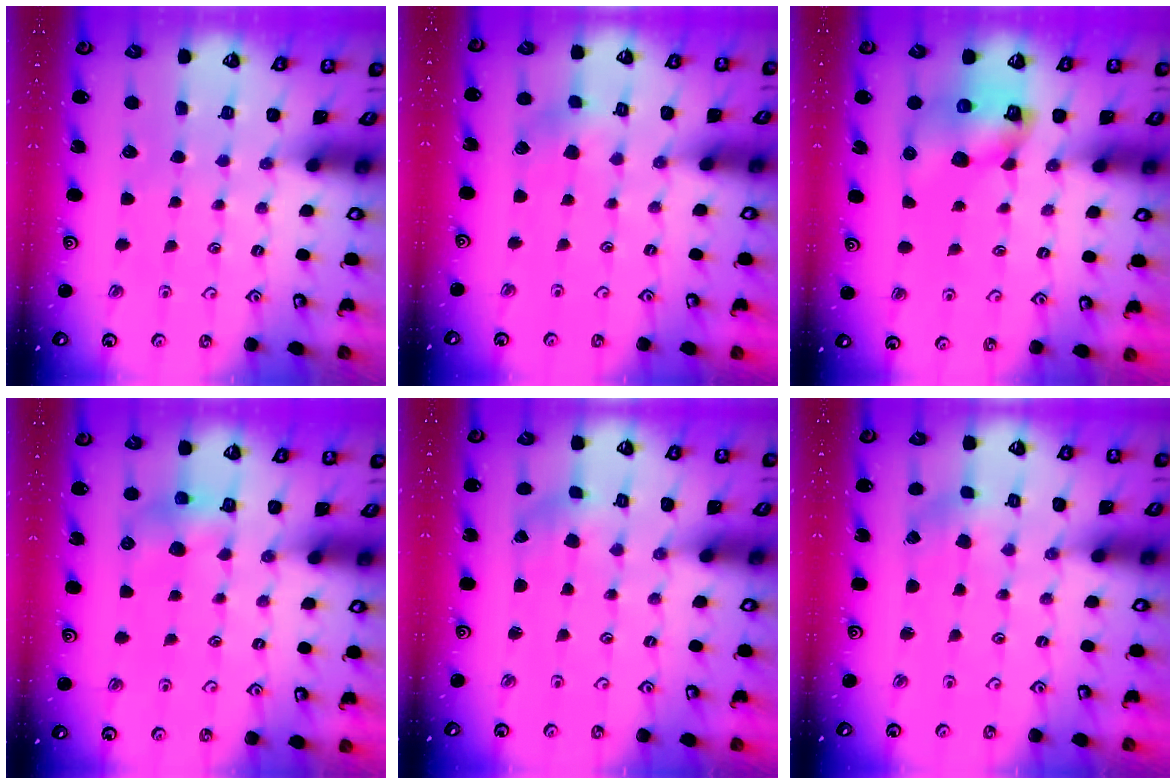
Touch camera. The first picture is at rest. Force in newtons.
{"total": 4.6, "press": 4.6, "slide": 0.5}
{"total": 10.6, "press": 10.4, "slide": 1.8}
{"total": 6.6, "press": 6.5, "slide": 0.8}
{"total": 0.7, "press": 0.7, "slide": 0.1}
{"total": 0.0}